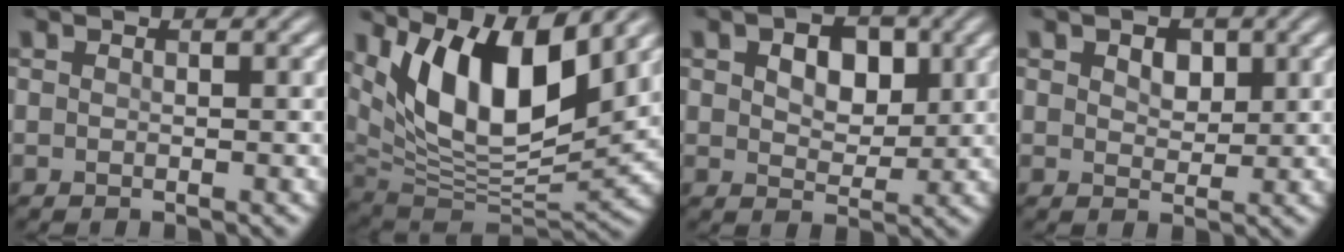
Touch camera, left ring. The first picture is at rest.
{"total": 11.9, "force": [5.5, 4.9, 9.3], "torque": [-0.157, -0.009, 0.106]}
{"total": 5.1, "force": [1.7, 3.2, 3.5], "torque": [-0.051, 0.005, 0.015]}
{"total": 2.3, "force": [0.9, 1.5, 1.4], "torque": [-0.026, 0.000, 0.015]}